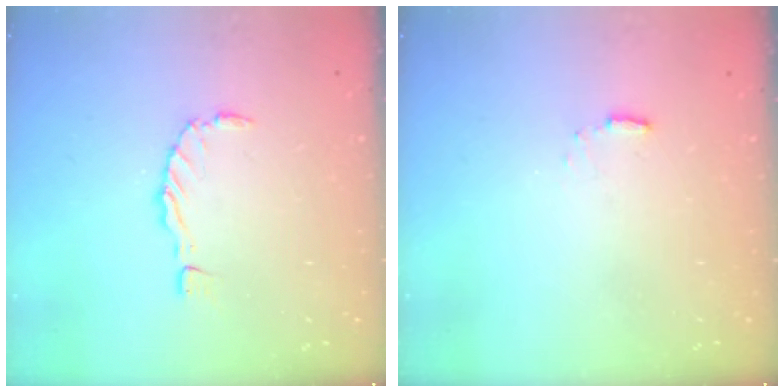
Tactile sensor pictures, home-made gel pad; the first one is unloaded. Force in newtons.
{"total": 2.9, "press": 2.9, "slide": 0.5}